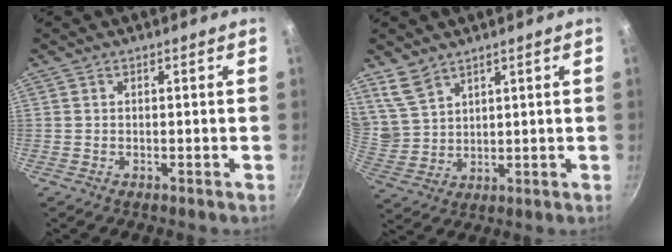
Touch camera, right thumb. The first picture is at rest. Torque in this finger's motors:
{"motor_torque": [-0.09, 0.48, 0.85, 0.55, 0.18]}